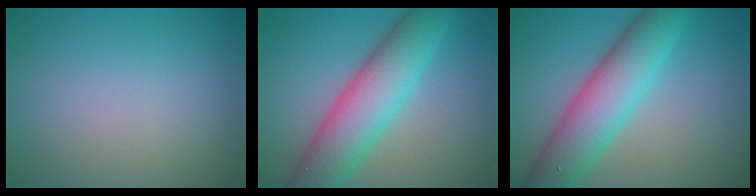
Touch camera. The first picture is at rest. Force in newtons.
{"total": 8.4, "press": 8.4, "slide": 0.2}
{"total": 7.8, "press": 7.8, "slide": 0.2}